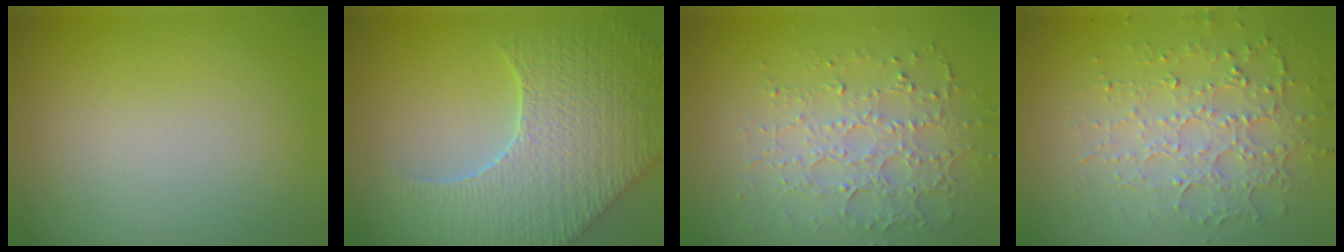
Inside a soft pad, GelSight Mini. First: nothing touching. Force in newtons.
{"total": 8.5, "press": 6.5, "slide": 5.5}
{"total": 3.5, "press": 3.3, "slide": 1.2}
{"total": 5.0, "press": 3.5, "slide": 3.6}